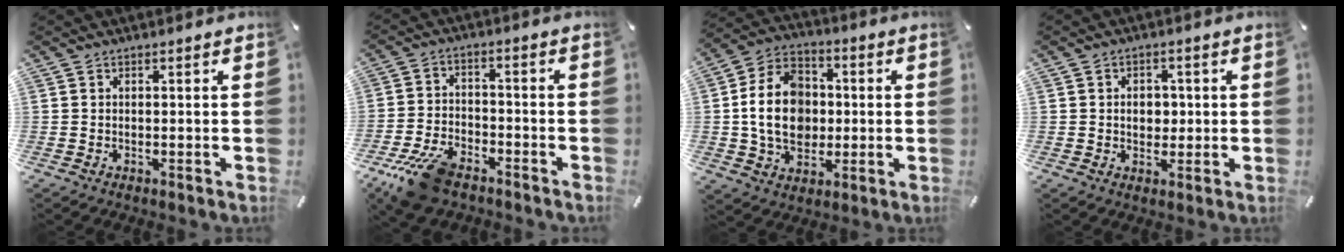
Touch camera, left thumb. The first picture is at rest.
{"total": 11.7, "force": [-8.0, 5.4, 6.6], "torque": [-0.134, 0.037, -0.150]}
{"total": 14.6, "force": [-0.5, 11.4, 9.1], "torque": [-0.195, 0.014, -0.012]}
{"total": 4.5, "force": [0.1, 3.5, 2.7], "torque": [-0.032, -0.003, -0.005]}